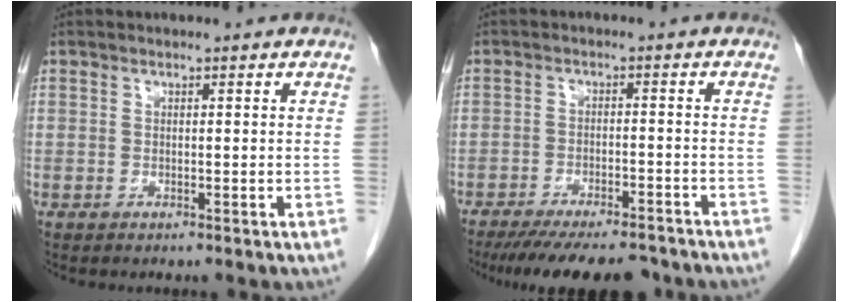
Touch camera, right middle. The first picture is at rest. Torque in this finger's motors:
{"motor_torque": [1.23, -0.91, 0.12, 0.09]}